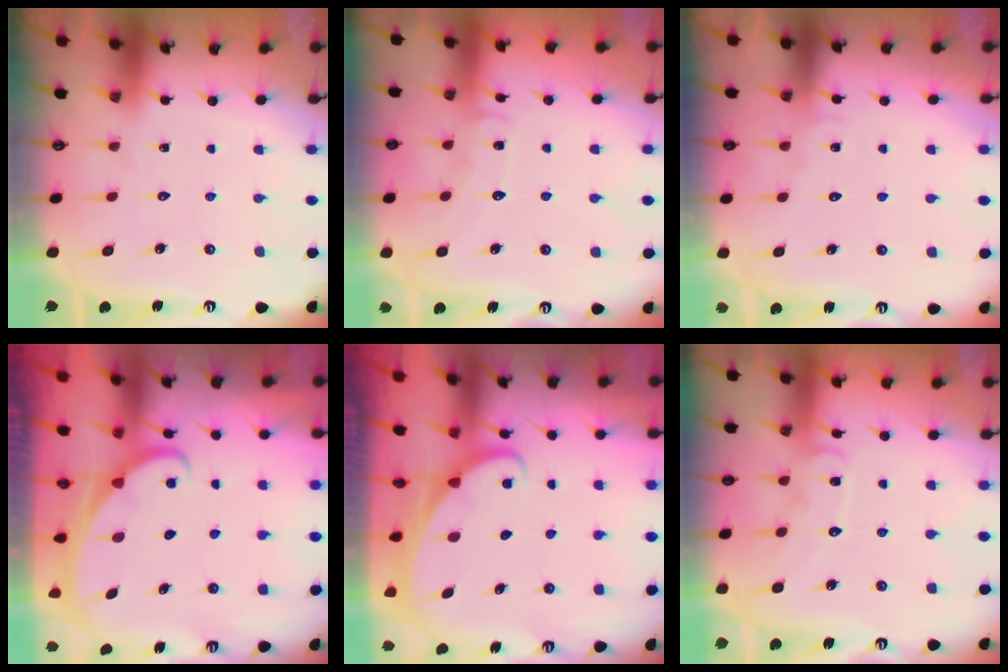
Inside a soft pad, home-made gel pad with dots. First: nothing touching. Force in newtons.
{"total": 7.4, "press": 7.4, "slide": 0.6}
{"total": 4.7, "press": 4.6, "slide": 0.4}
{"total": 1.5, "press": 1.5, "slide": 0.1}
{"total": 1.9, "press": 1.9, "slide": 0.1}
{"total": 9.7, "press": 9.7, "slide": 0.7}